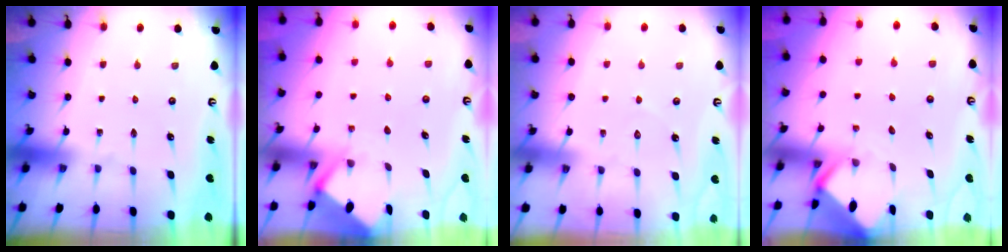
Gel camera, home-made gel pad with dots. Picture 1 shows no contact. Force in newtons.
{"total": 2.6, "press": 2.6, "slide": 0.3}
{"total": 3.7, "press": 3.7, "slide": 0.3}
{"total": 3.1, "press": 3.1, "slide": 0.2}